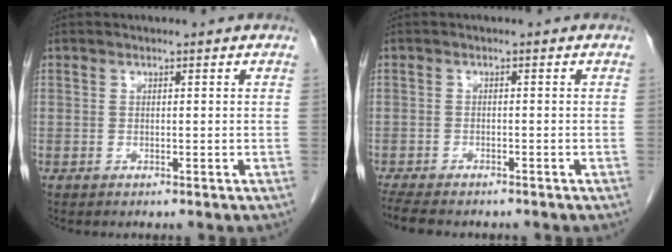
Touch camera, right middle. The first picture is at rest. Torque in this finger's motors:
{"motor_torque": [0.16, 0.05, 0.03, 0.04]}